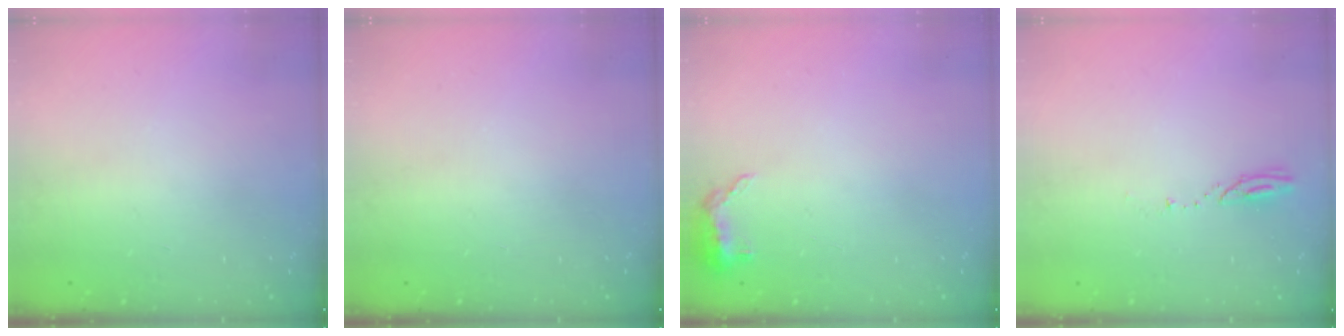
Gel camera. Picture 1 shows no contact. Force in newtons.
{"total": 0.0}
{"total": 5.7, "press": 5.6, "slide": 1.4}
{"total": 3.4, "press": 3.4, "slide": 0.3}